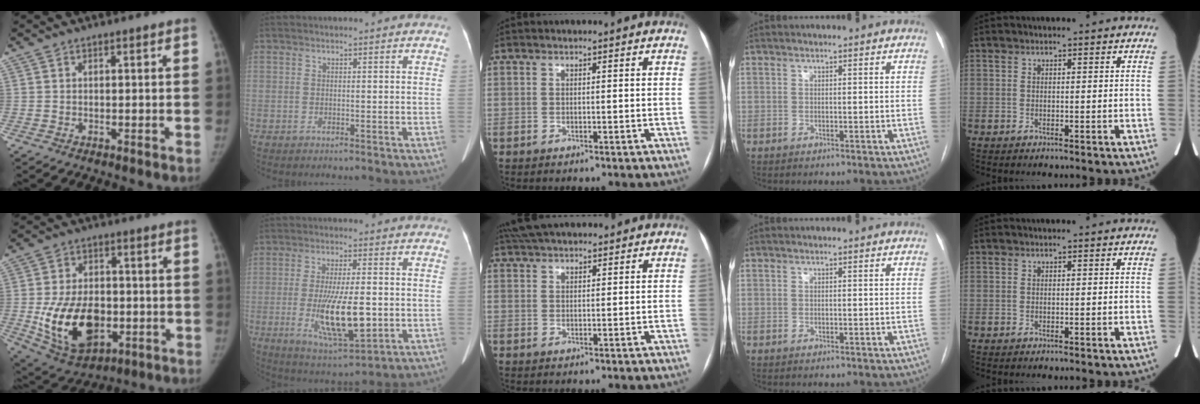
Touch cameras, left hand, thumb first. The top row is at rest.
{"thumb": {"total": 17.5, "force": [-3.5, 11.4, 12.8], "torque": [-0.193, 0.002, -0.037]}, "index": {"total": 12.0, "force": [-2.0, 2.9, 11.4], "torque": [-0.211, -0.022, -0.025]}, "middle": {"total": 9.7, "force": [8.4, 2.5, 4.1], "torque": [-0.066, 0.044, 0.134]}}